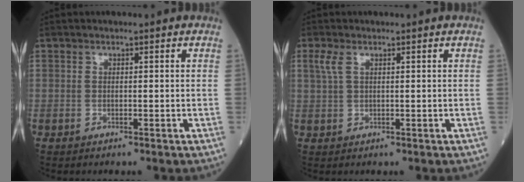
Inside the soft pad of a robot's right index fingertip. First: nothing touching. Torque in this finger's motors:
{"motor_torque": [-0.01, 0.00, 0.23, 0.05]}